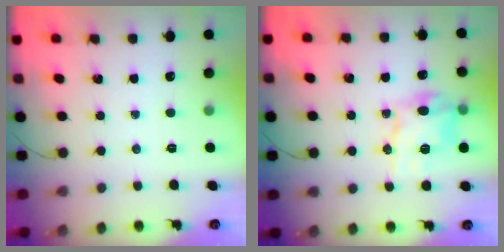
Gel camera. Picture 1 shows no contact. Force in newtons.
{"total": 11.1, "press": 11.1, "slide": 0.9}